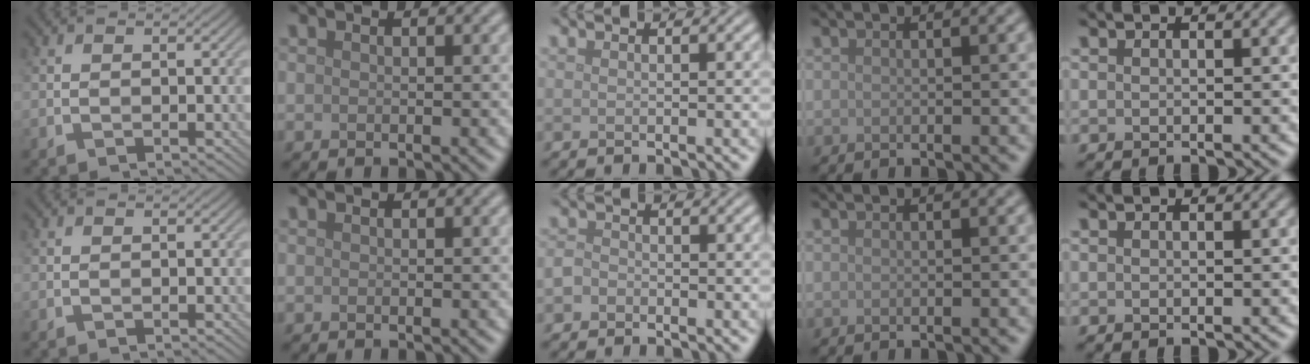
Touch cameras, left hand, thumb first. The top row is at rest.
{"middle": {"total": 1.4, "force": [-0.8, 1.1, 0.4], "torque": [-0.005, 0.002, -0.020]}}